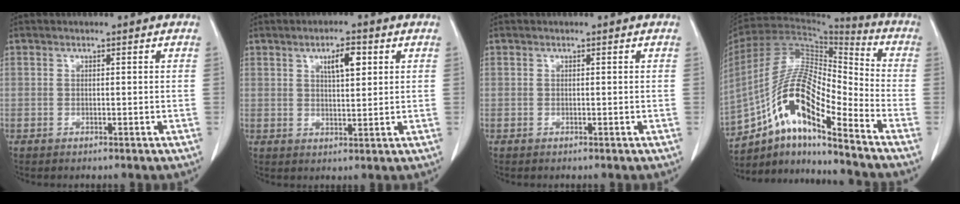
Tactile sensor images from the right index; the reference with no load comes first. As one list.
[{"total": 4.7, "force": [2.0, 1.3, 4.0], "torque": [-0.068, 0.002, 0.035]}, {"total": 0.0}, {"total": 16.4, "force": [-9.5, 3.1, 12.9], "torque": [-0.251, 0.017, -0.169]}]